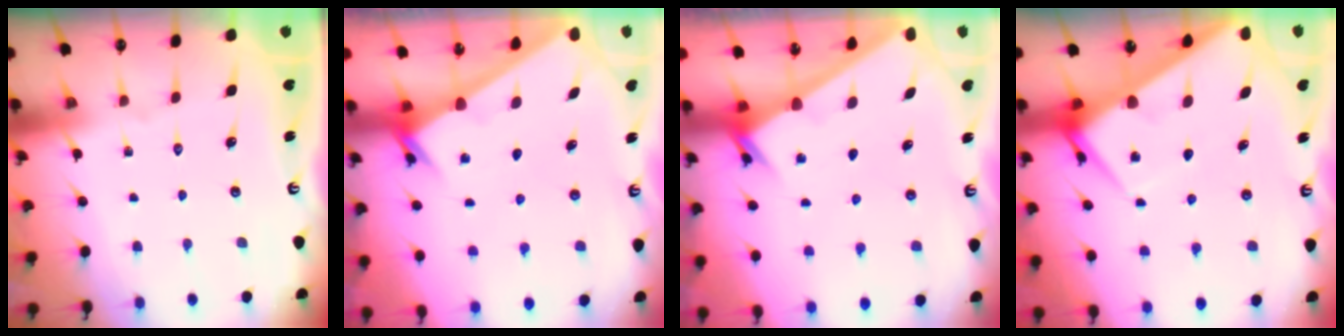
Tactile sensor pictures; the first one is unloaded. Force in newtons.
{"total": 2.6, "press": 2.6, "slide": 0.2}
{"total": 2.4, "press": 2.4, "slide": 0.2}
{"total": 7.2, "press": 7.2, "slide": 0.7}